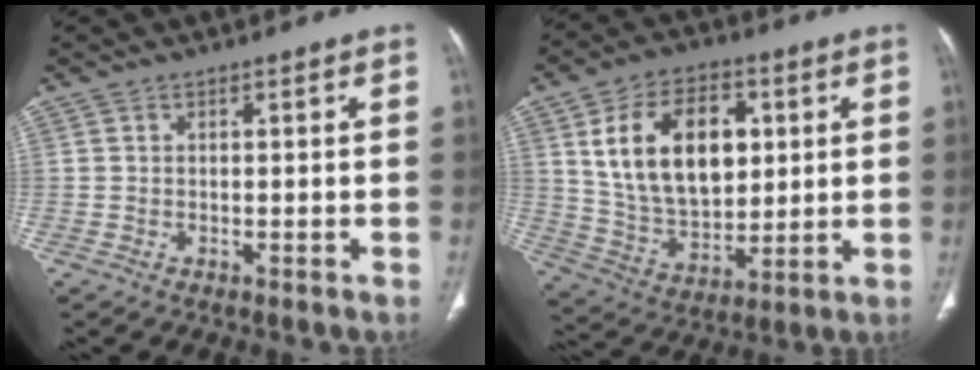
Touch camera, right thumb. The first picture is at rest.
{"total": 19.0, "force": [4.8, 12.0, 13.9], "torque": [-0.198, -0.009, 0.095]}